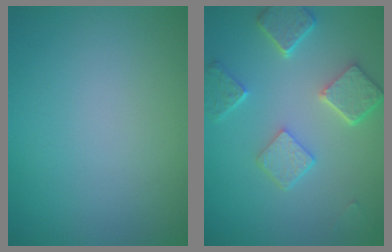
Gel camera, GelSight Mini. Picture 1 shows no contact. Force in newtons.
{"total": 4.9, "press": 3.9, "slide": 3.0}